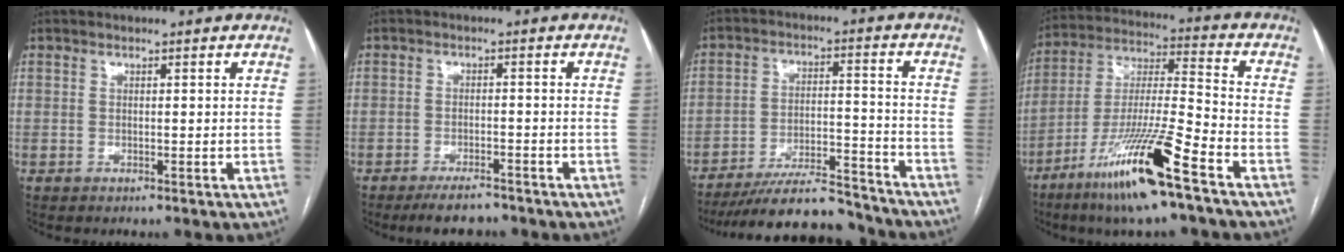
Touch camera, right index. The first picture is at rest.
{"total": 4.6, "force": [-4.0, 1.4, 1.9], "torque": [-0.032, -0.004, -0.063]}
{"total": 15.4, "force": [-14.1, 2.6, 5.6], "torque": [-0.094, 0.013, -0.224]}
{"total": 17.1, "force": [-10.1, 0.4, 13.9], "torque": [-0.289, -0.036, -0.186]}